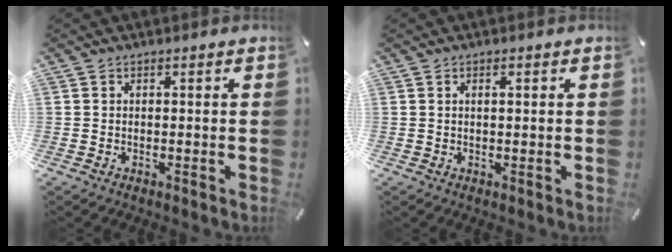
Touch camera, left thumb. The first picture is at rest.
{"total": 1.2, "force": [0.3, 0.4, 1.1], "torque": [-0.021, 0.003, 0.004]}